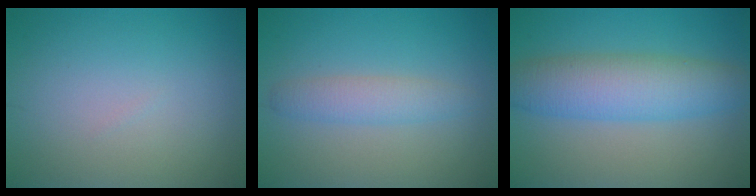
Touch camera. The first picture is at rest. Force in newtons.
{"total": 2.5, "press": 2.5, "slide": 0.2}
{"total": 6.5, "press": 6.5, "slide": 0.1}